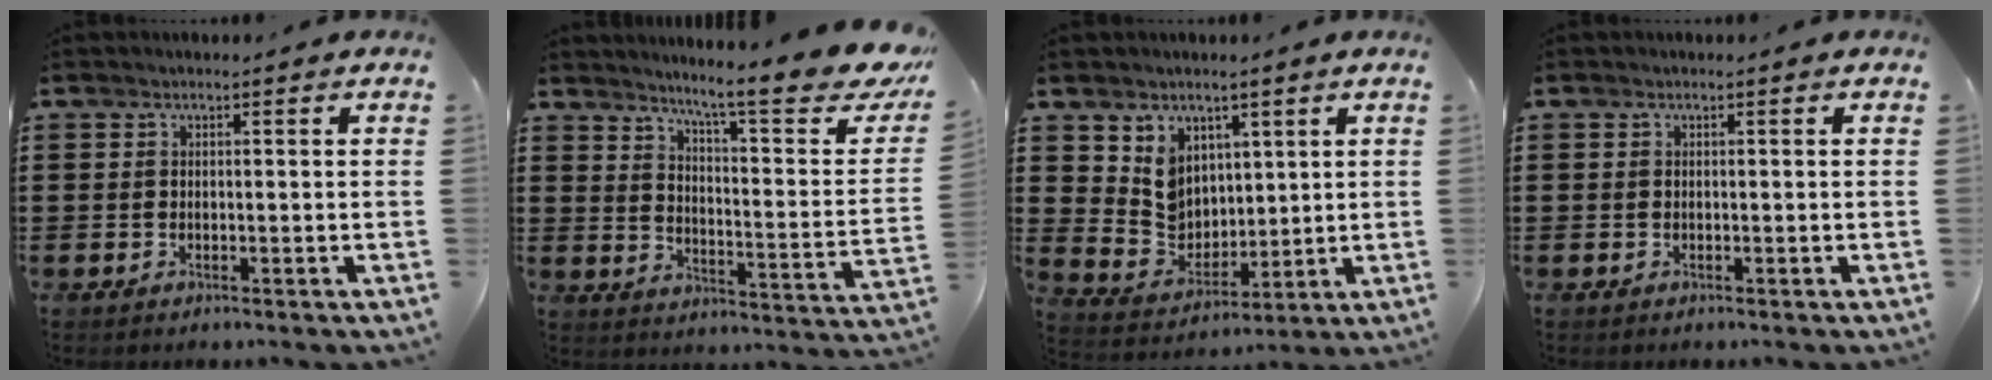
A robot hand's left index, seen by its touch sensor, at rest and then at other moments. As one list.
[{"total": 10.7, "force": [8.6, 0.6, 6.4], "torque": [-0.115, -0.066, 0.133]}, {"total": 6.9, "force": [3.6, 5.7, 1.6], "torque": [-0.052, -0.009, 0.073]}, {"total": 0.0}]